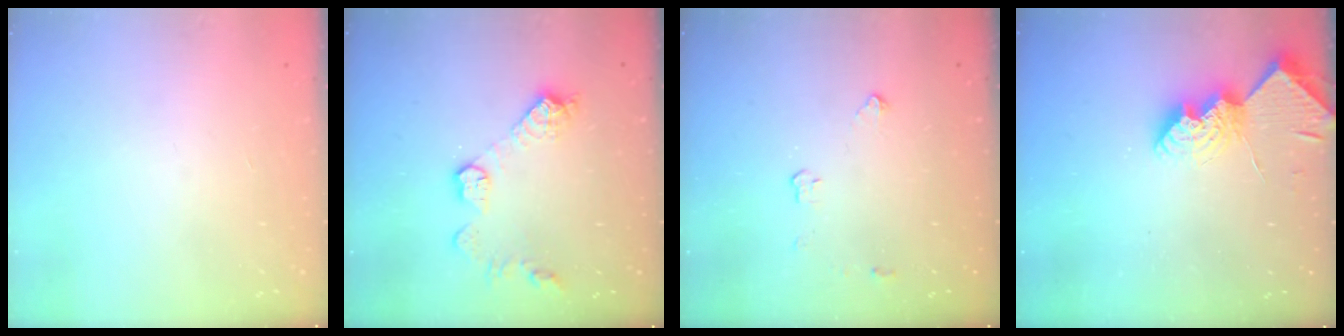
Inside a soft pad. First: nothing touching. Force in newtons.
{"total": 10.6, "press": 10.5, "slide": 0.6}
{"total": 2.9, "press": 2.9, "slide": 0.5}
{"total": 10.1, "press": 10.1, "slide": 0.7}